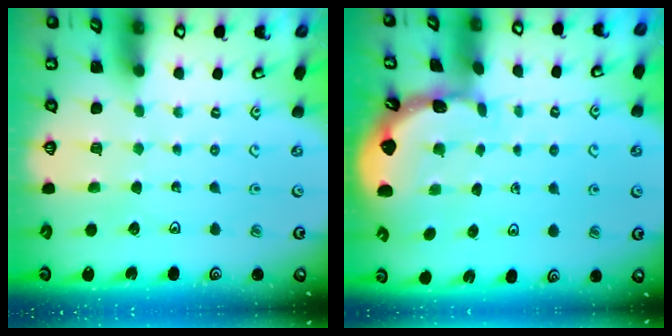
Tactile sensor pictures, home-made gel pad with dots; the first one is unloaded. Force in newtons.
{"total": 1.6, "press": 1.5, "slide": 0.1}